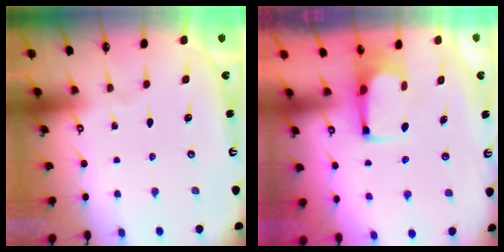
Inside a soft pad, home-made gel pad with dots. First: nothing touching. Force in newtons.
{"total": 2.1, "press": 2.1, "slide": 0.2}